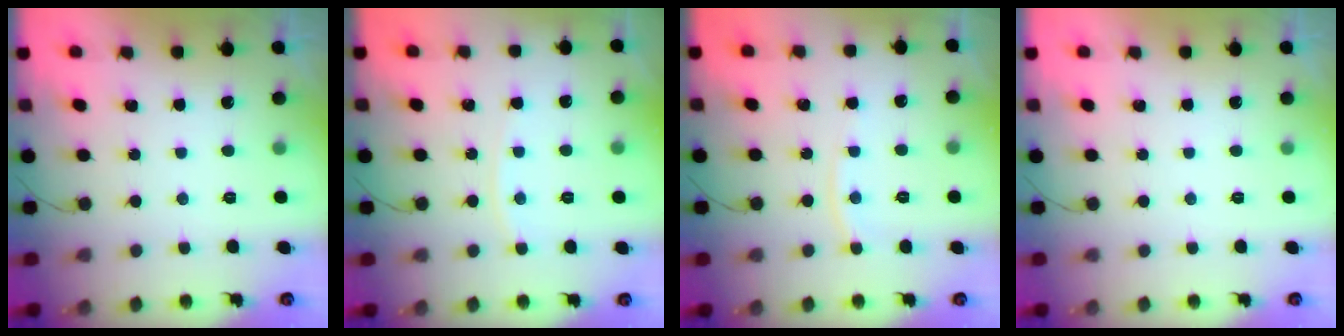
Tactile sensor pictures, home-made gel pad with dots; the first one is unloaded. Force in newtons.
{"total": 4.4, "press": 4.3, "slide": 0.7}
{"total": 5.1, "press": 5.1, "slide": 0.6}
{"total": 0.0}